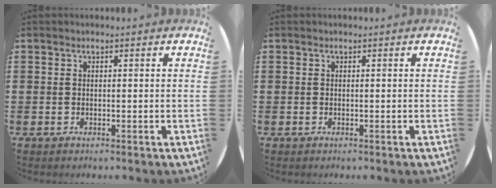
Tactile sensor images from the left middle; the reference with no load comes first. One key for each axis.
{"total": 0.0}